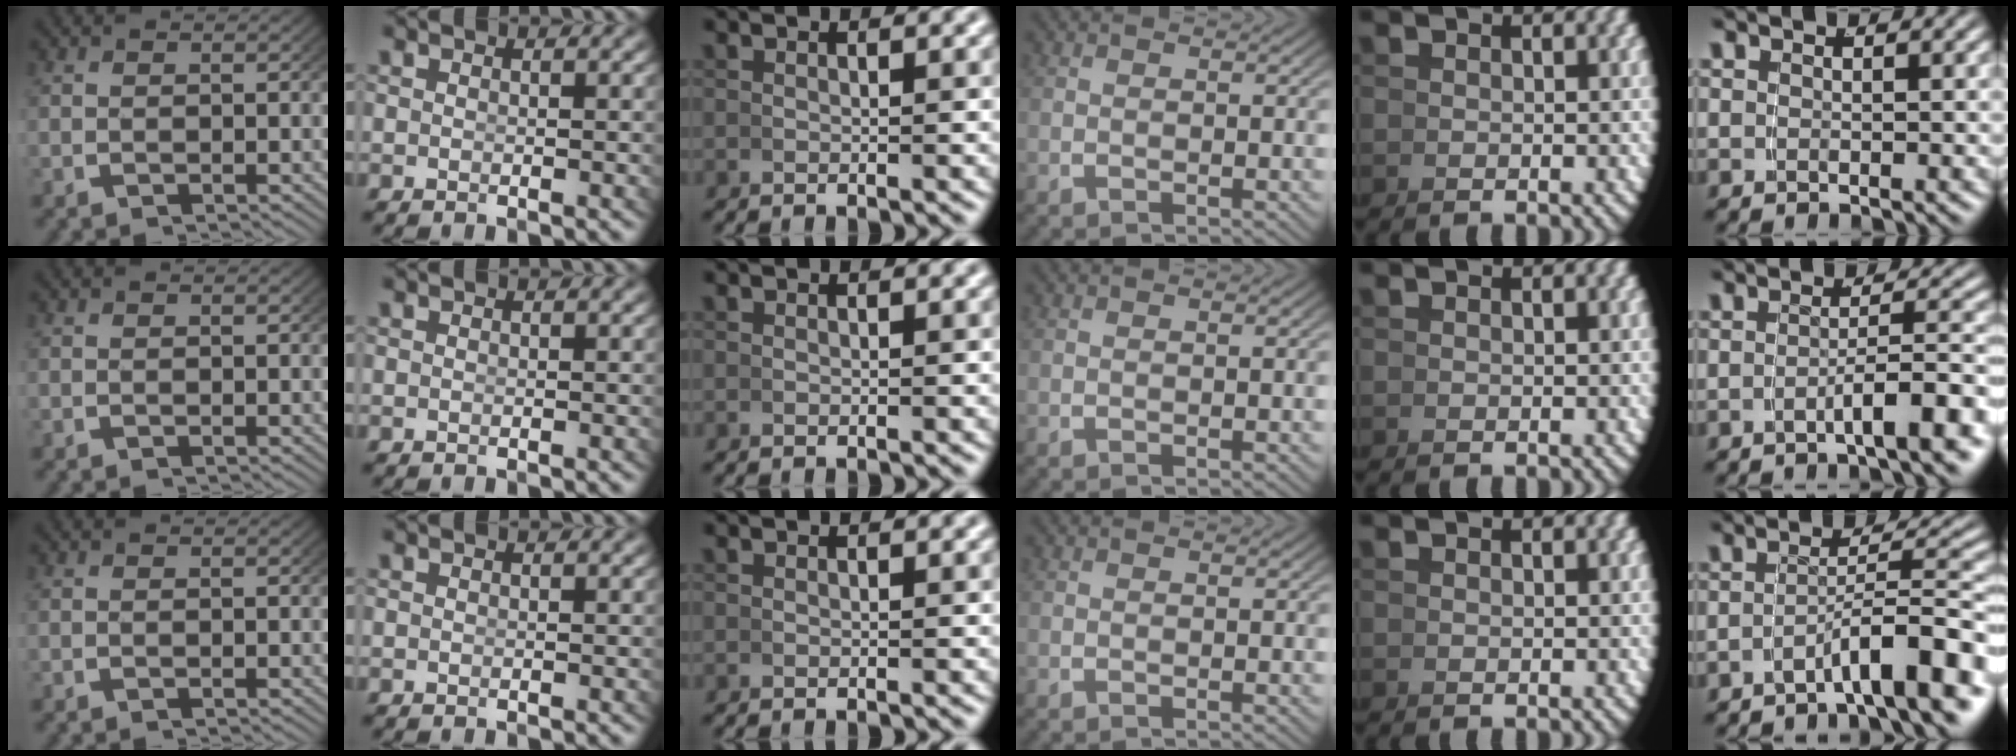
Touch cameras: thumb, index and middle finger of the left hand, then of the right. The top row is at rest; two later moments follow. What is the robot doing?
{"motion": "lift_and_place", "object": "dispenser bottle"}